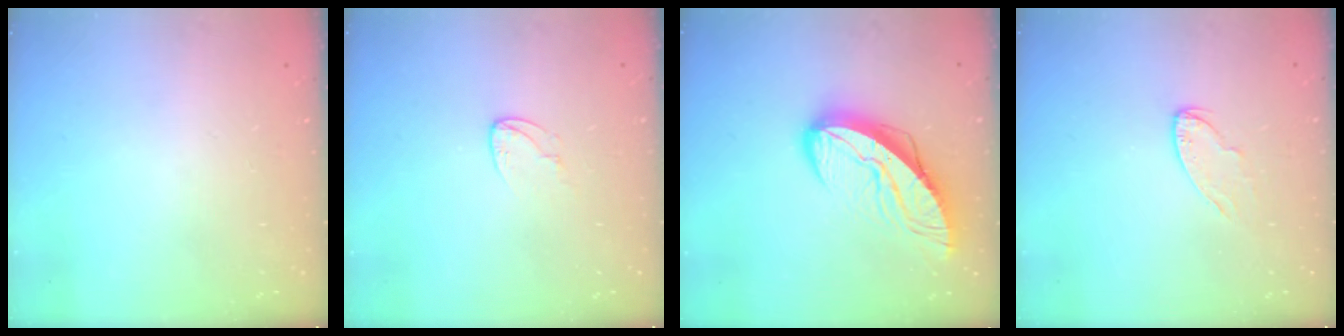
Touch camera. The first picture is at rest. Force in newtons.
{"total": 4.1, "press": 4.1, "slide": 0.3}
{"total": 12.0, "press": 12.0, "slide": 1.1}
{"total": 6.7, "press": 6.7, "slide": 0.2}